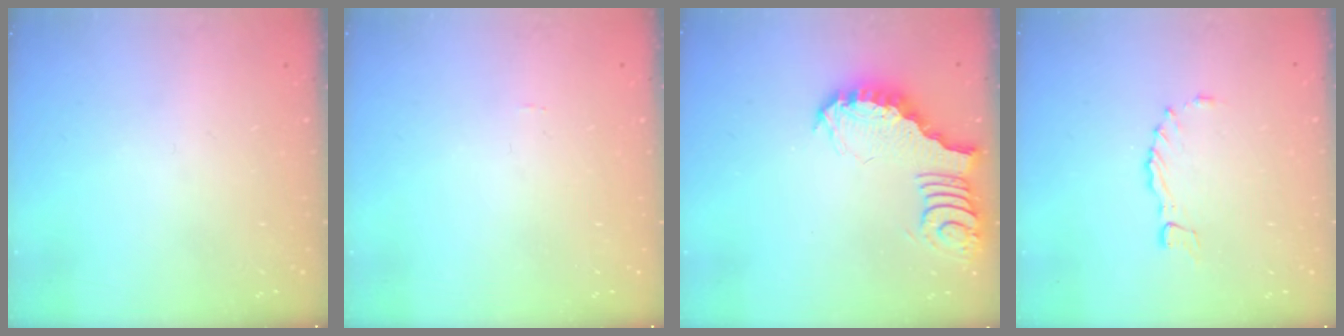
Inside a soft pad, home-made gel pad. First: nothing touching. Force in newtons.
{"total": 1.0, "press": 1.0, "slide": 0.0}
{"total": 3.9, "press": 3.8, "slide": 0.6}
{"total": 1.8, "press": 1.7, "slide": 0.3}